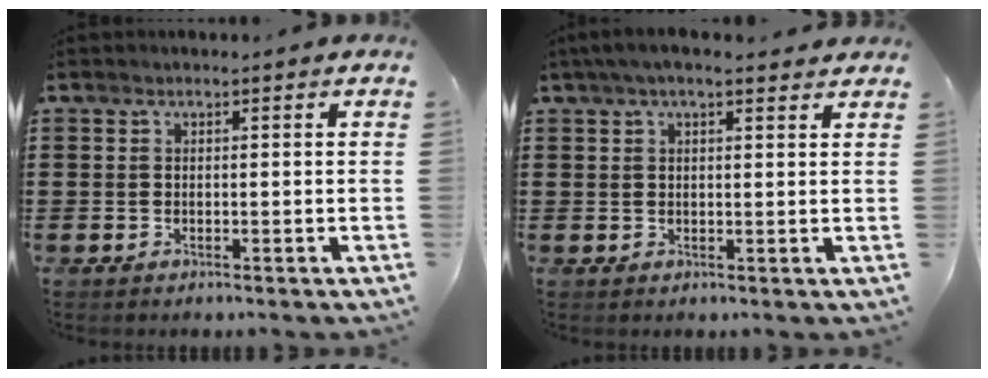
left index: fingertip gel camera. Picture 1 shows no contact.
{"total": 3.2, "force": [2.3, 0.7, 2.2], "torque": [-0.047, 0.006, 0.042]}